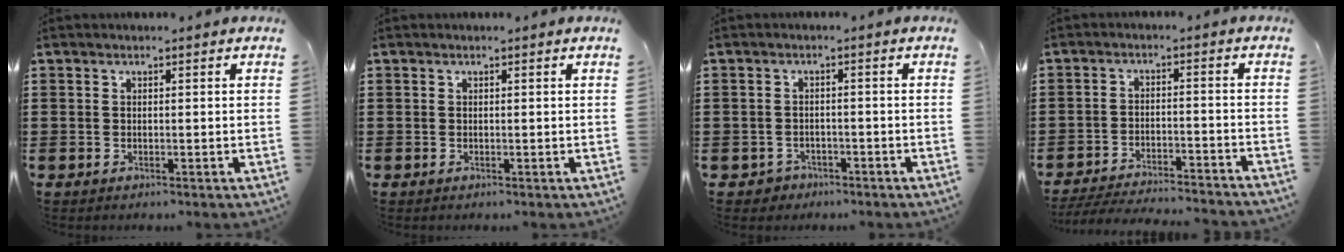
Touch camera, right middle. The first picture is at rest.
{"total": 0.0}
{"total": 1.6, "force": [-1.4, 0.9, -0.1], "torque": [-0.006, 0.001, -0.032]}
{"total": 5.0, "force": [-4.9, 0.0, 1.1], "torque": [-0.023, -0.001, -0.099]}